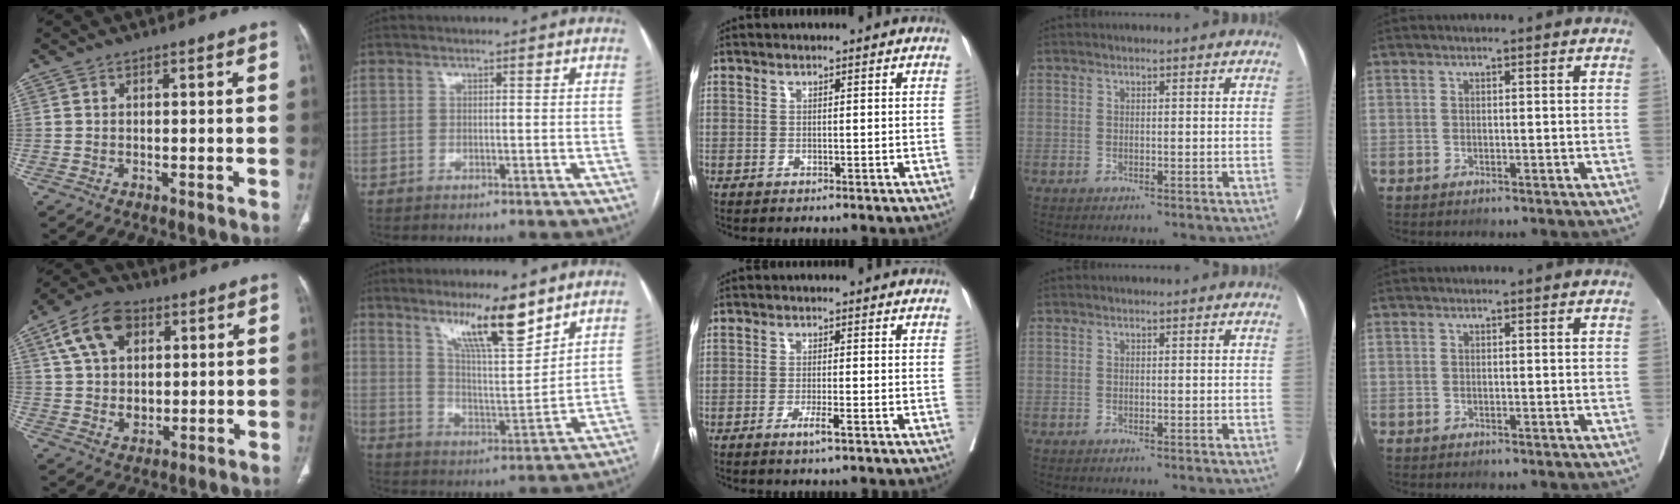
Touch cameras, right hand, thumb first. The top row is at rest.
{"thumb": {"total": 13.1, "force": [5.1, 8.8, 8.4], "torque": [-0.131, -0.005, 0.092]}, "index": {"total": 11.6, "force": [8.1, 1.3, 8.2], "torque": [-0.142, -0.009, 0.147]}, "middle": {"total": 2.4, "force": [-1.3, -0.1, 2.0], "torque": [-0.033, -0.004, -0.024]}}